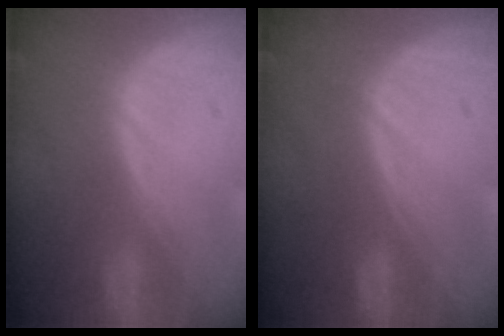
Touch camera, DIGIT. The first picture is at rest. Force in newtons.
{"total": 0.0}